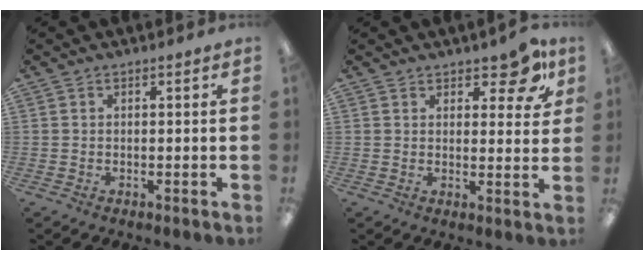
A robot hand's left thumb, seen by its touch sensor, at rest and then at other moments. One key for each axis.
{"total": 7.5, "fx": 5.4, "fy": 3.1, "fz": 4.2, "tx": -0.037, "ty": -0.035, "tz": 0.089}